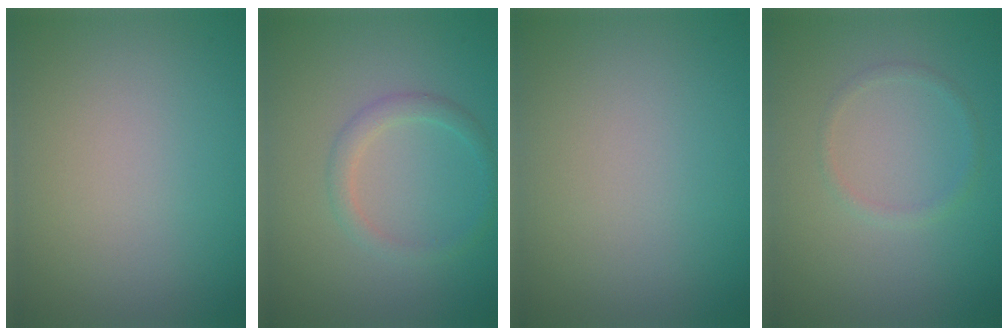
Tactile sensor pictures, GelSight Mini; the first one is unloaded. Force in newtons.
{"total": 1.7, "press": 1.7, "slide": 0.0}
{"total": 0.0}
{"total": 1.0, "press": 0.9, "slide": 0.0}